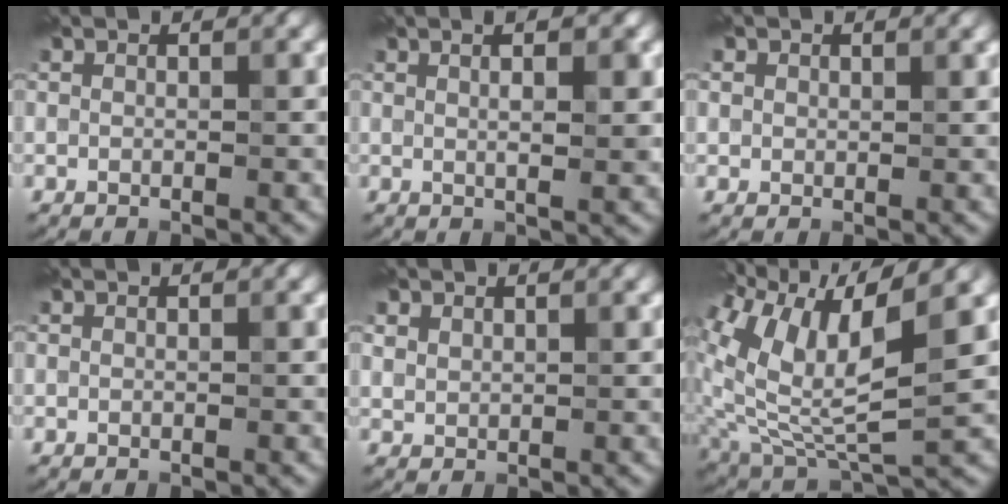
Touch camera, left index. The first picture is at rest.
{"total": 3.1, "force": [1.0, 0.7, 2.9], "torque": [-0.031, 0.004, 0.011]}
{"total": 1.4, "force": [0.7, 1.1, 0.4], "torque": [-0.018, 0.000, 0.018]}
{"total": 0.0}
{"total": 1.3, "force": [0.9, 0.9, 0.4], "torque": [-0.019, -0.004, 0.032]}
{"total": 10.0, "force": [4.1, 2.9, 8.6], "torque": [-0.186, 0.006, 0.080]}